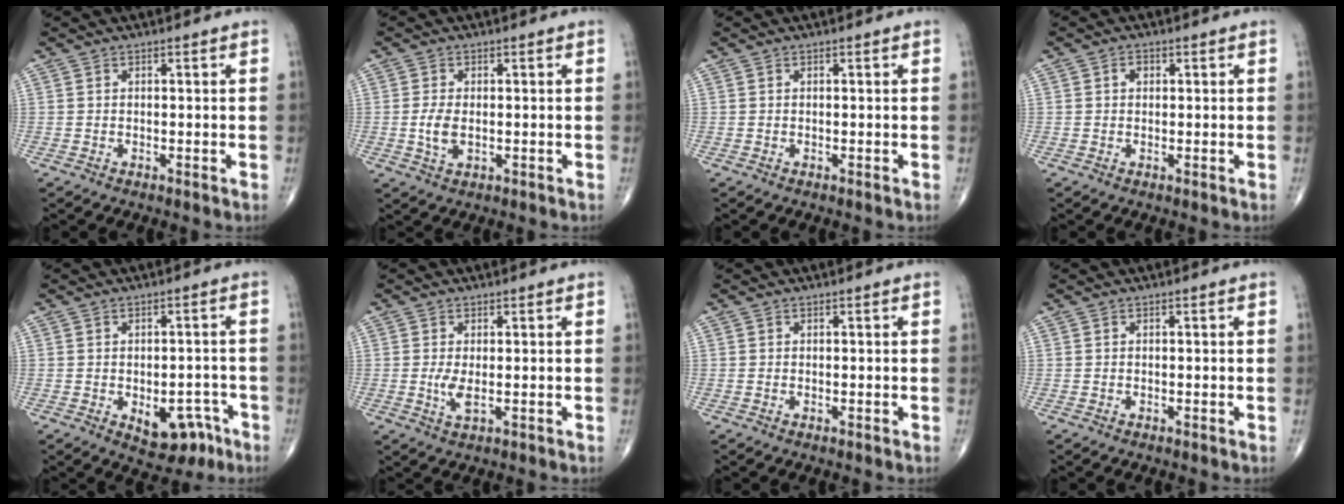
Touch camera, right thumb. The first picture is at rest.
{"total": 3.7, "force": [-0.3, 2.0, 3.1], "torque": [-0.066, -0.006, -0.006]}
{"total": 0.0}
{"total": 1.4, "force": [0.3, 1.2, 0.8], "torque": [-0.006, 0.002, 0.002]}
{"total": 8.0, "force": [-3.4, 4.9, 5.3], "torque": [-0.042, 0.026, -0.033]}
{"total": 2.7, "force": [-0.1, 1.0, 2.5], "torque": [-0.060, -0.010, 0.001]}
{"total": 0.0}
{"total": 0.0}